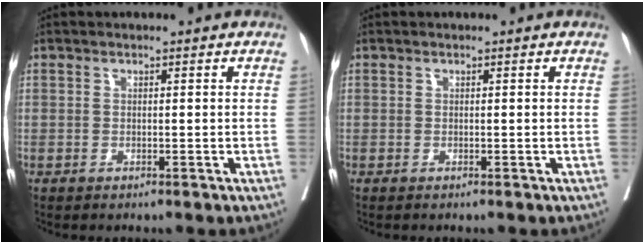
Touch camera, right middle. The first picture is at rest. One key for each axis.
{"total": 0.0}